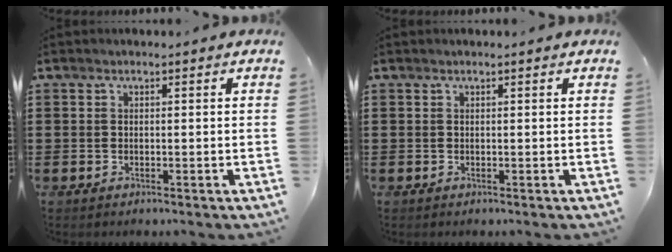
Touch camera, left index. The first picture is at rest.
{"total": 0.0}